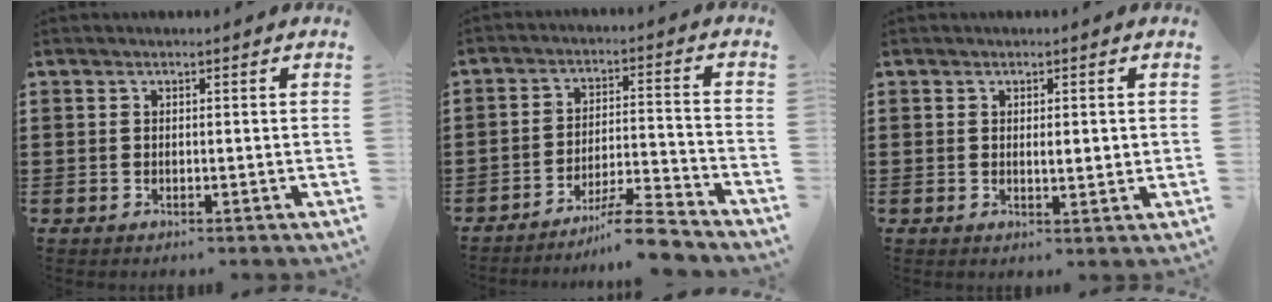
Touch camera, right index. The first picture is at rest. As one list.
[{"total": 7.8, "force": [-6.8, 0.2, 3.9], "torque": [-0.063, 0.006, -0.128]}, {"total": 1.7, "force": [0.2, 0.5, 1.6], "torque": [-0.032, 0.002, 0.002]}]